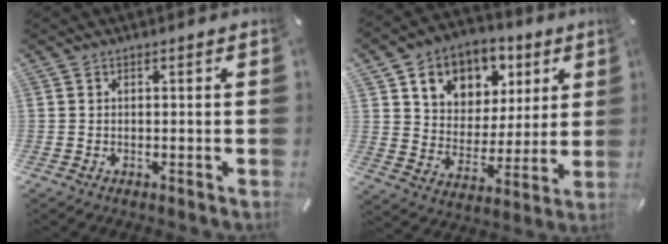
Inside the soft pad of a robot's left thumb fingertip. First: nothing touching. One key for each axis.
{"total": 11.5, "fx": 5.5, "fy": 9.5, "fz": 3.4, "tx": -0.060, "ty": -0.029, "tz": 0.103}